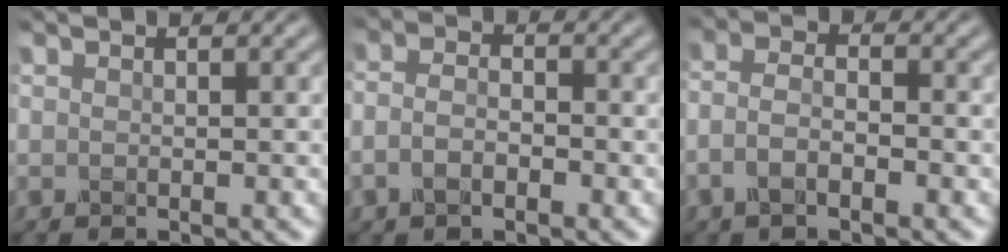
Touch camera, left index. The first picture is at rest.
{"total": 2.4, "force": [-1.0, 1.2, 1.8], "torque": [-0.037, 0.004, -0.025]}
{"total": 3.1, "force": [-1.4, 1.2, 2.4], "torque": [-0.049, 0.008, -0.037]}